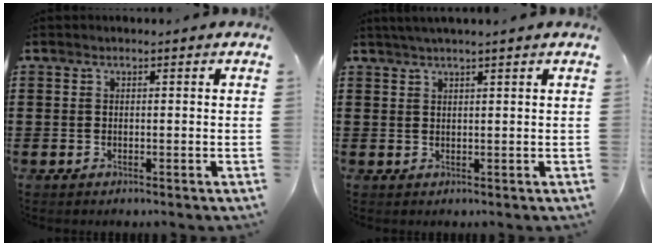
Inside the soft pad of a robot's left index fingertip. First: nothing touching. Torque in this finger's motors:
{"motor_torque": [0.03, 0.00, 0.29, 0.01]}